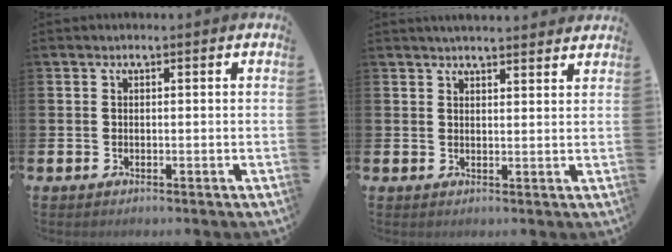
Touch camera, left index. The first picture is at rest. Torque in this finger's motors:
{"motor_torque": [0.66, -0.77, 0.14, 0.02]}